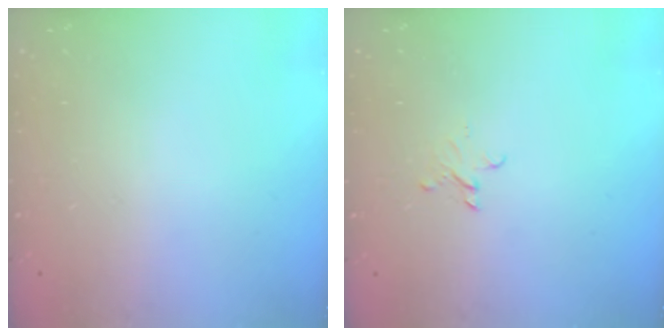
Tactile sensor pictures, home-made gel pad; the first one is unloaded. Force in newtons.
{"total": 2.6, "press": 2.6, "slide": 0.2}